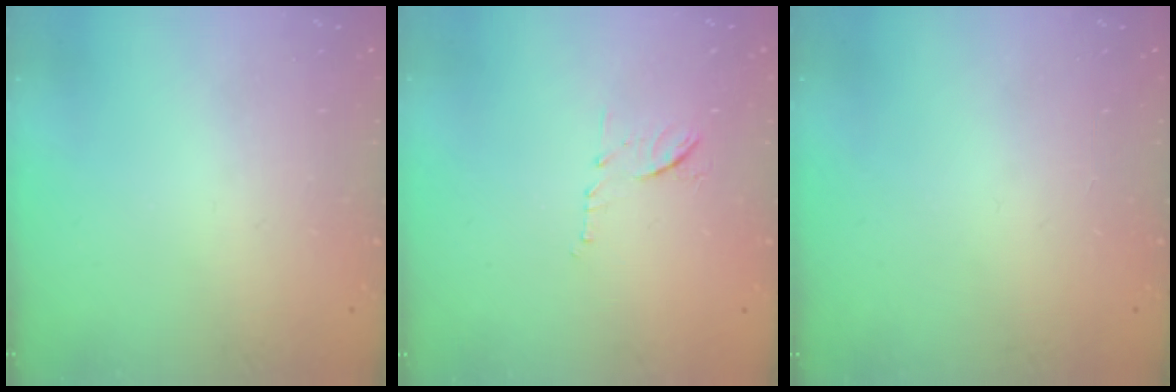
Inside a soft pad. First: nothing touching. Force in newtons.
{"total": 7.8, "press": 7.8, "slide": 0.3}
{"total": 0.0}